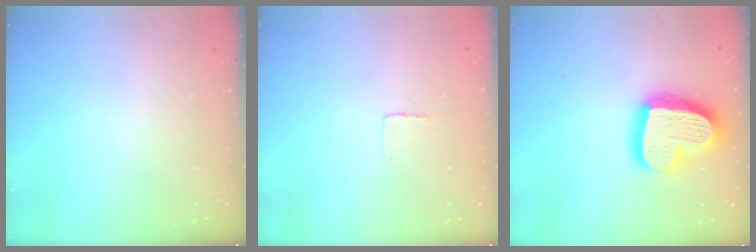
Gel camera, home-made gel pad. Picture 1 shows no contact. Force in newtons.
{"total": 2.3, "press": 2.3, "slide": 0.1}
{"total": 21.7, "press": 21.6, "slide": 2.0}